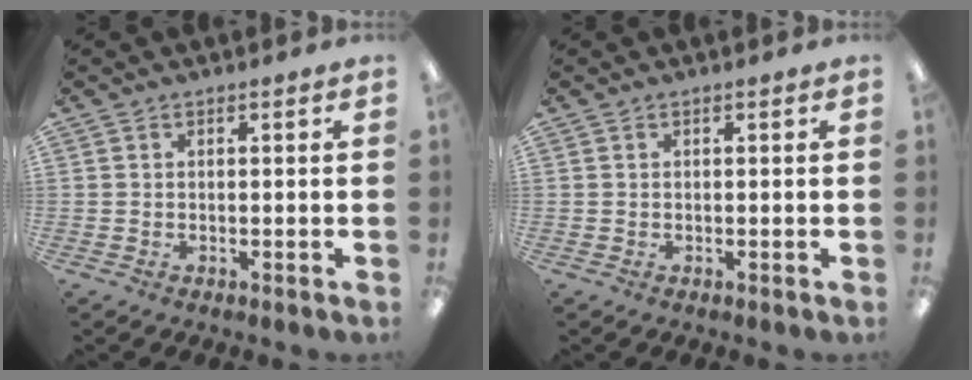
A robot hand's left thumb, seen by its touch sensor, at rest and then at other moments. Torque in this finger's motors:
{"motor_torque": [0.05, -0.03, 0.25, -0.05, 0.02]}